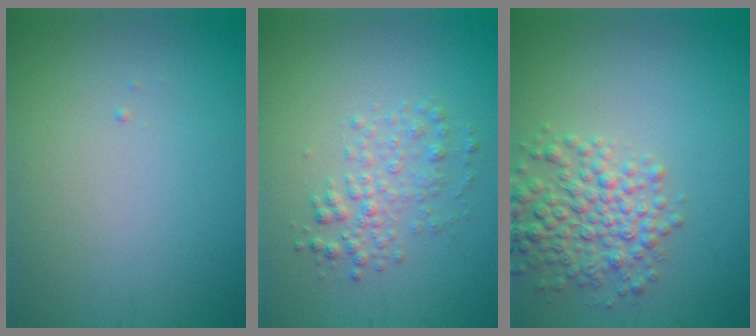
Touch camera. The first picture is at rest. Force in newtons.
{"total": 2.5, "press": 2.5, "slide": 0.0}
{"total": 4.7, "press": 4.7, "slide": 0.1}